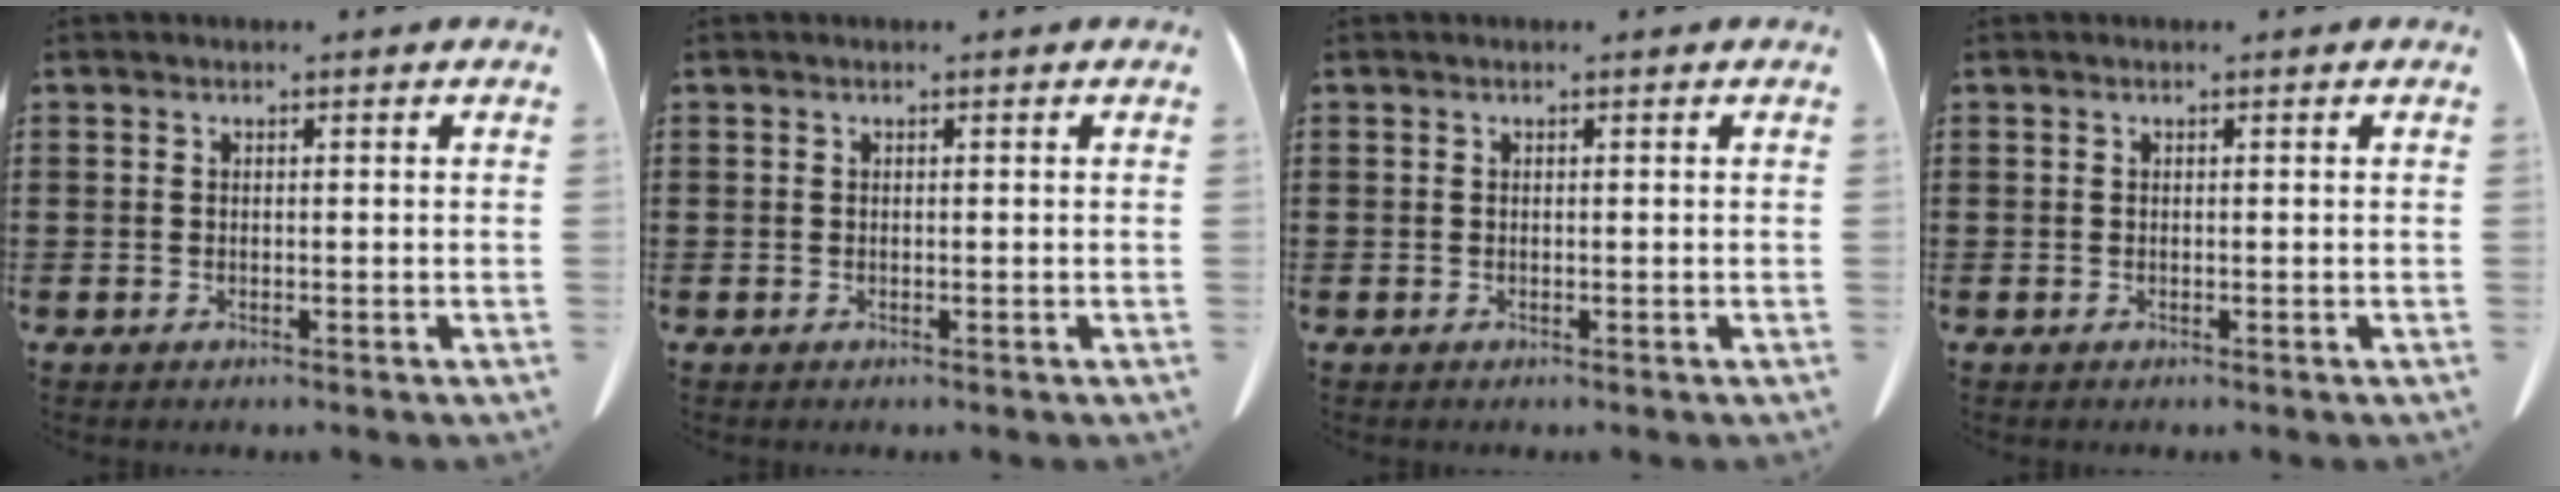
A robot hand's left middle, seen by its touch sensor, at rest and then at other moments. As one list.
[{"total": 0.0}, {"total": 0.0}, {"total": 0.0}]